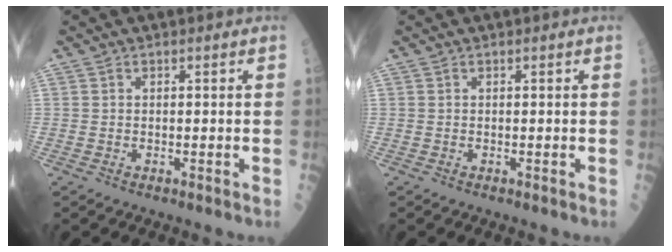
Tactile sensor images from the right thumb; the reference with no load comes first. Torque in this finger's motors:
{"motor_torque": [-0.10, 0.10, -0.06, -0.05, 0.00]}